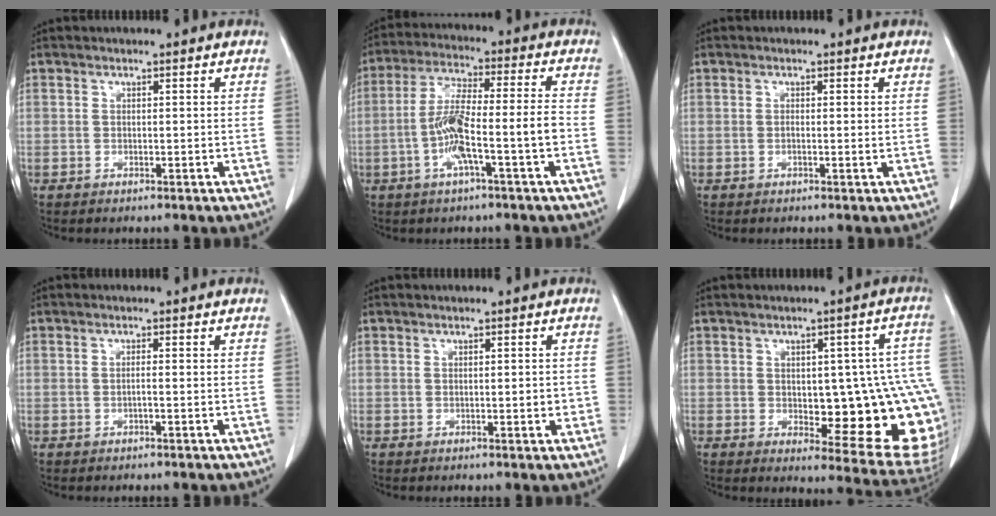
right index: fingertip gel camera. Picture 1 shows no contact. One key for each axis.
{"total": 9.9, "fx": -3.2, "fy": 0.2, "fz": 9.4, "tx": -0.184, "ty": 0.015, "tz": -0.060}
{"total": 0.7, "fx": -0.1, "fy": 0.0, "fz": 0.7, "tx": -0.013, "ty": 0.000, "tz": -0.002}
{"total": 0.8, "fx": -0.3, "fy": -0.1, "fz": 0.8, "tx": -0.013, "ty": 0.001, "tz": -0.006}
{"total": 1.3, "fx": -0.2, "fy": 0.4, "fz": 1.2, "tx": -0.017, "ty": 0.000, "tz": -0.002}
{"total": 18.9, "fx": -2.0, "fy": 5.9, "fz": 17.9, "tx": -0.140, "ty": 0.023, "tz": 0.000}